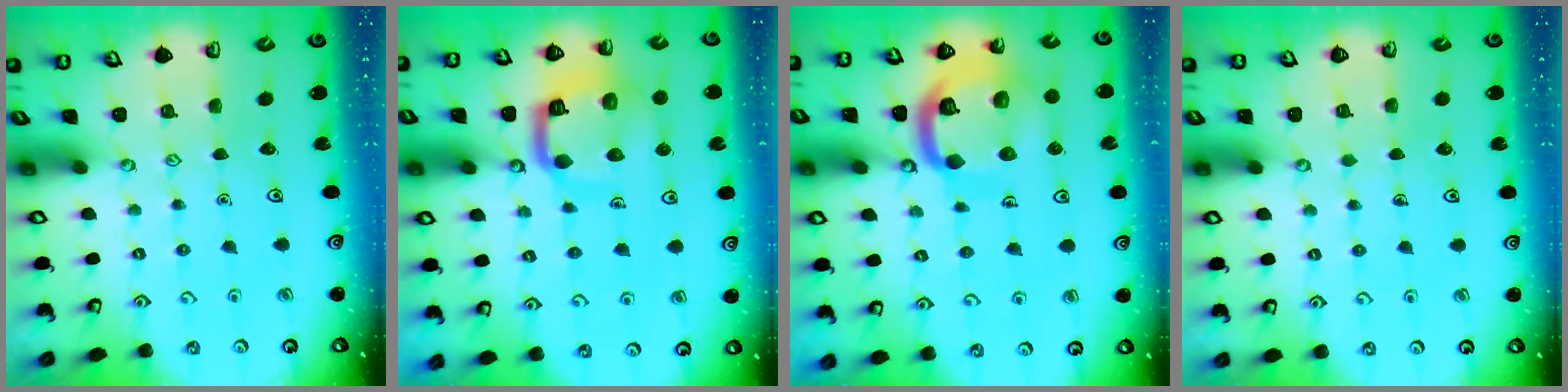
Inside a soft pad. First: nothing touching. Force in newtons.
{"total": 12.5, "press": 12.4, "slide": 1.6}
{"total": 17.4, "press": 17.3, "slide": 1.9}
{"total": 0.8, "press": 0.8, "slide": 0.3}